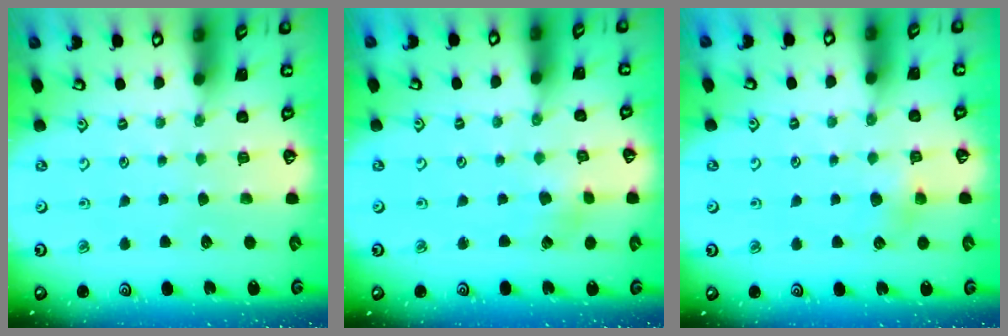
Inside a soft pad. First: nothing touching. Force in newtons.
{"total": 2.0, "press": 2.0, "slide": 0.3}
{"total": 4.2, "press": 4.2, "slide": 0.5}